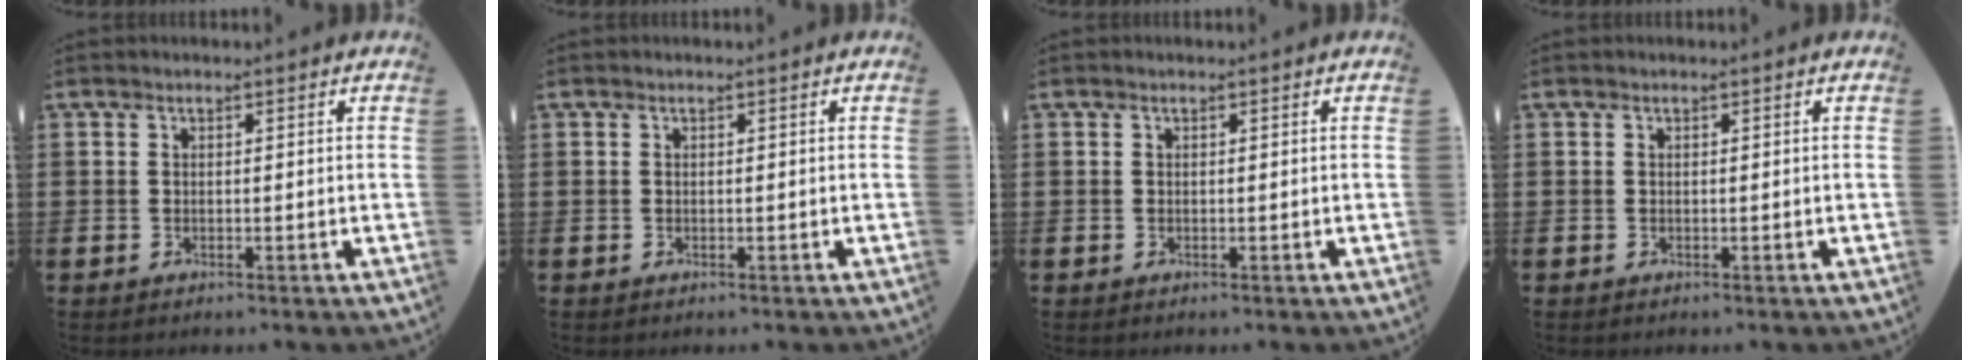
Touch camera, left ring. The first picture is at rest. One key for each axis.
{"total": 0.0}
{"total": 0.0}
{"total": 0.0}